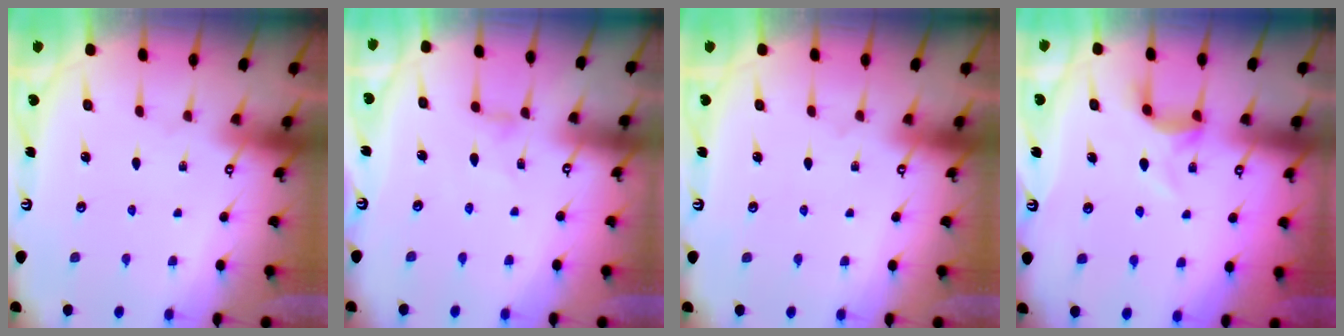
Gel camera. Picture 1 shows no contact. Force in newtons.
{"total": 0.8, "press": 0.7, "slide": 0.4}
{"total": 0.0}
{"total": 6.1, "press": 6.0, "slide": 0.9}